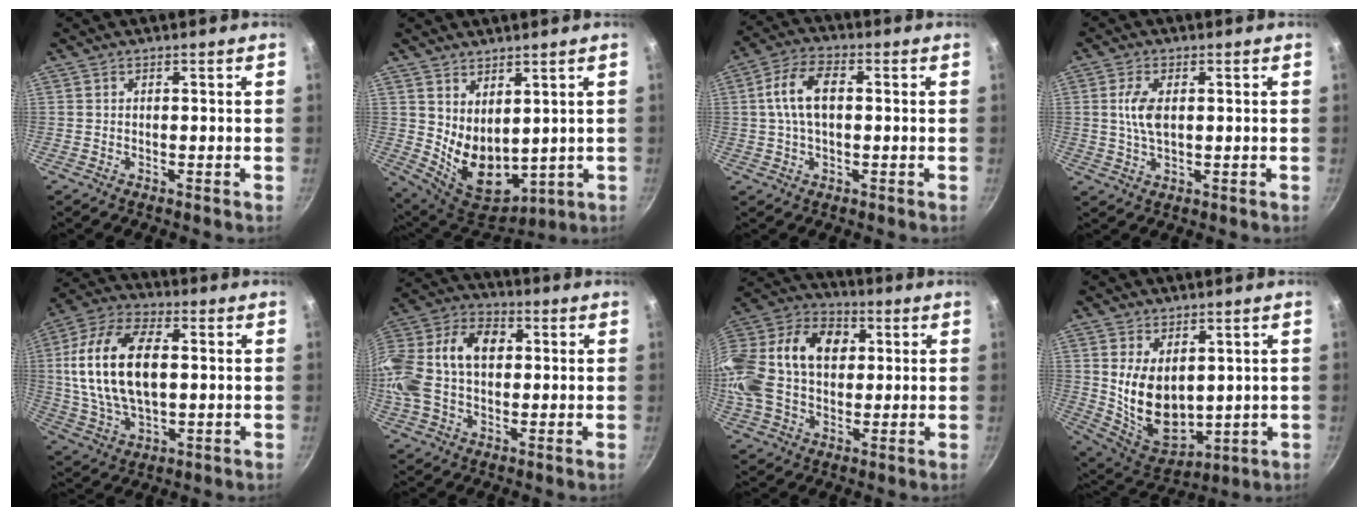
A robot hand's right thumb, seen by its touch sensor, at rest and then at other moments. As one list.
[{"total": 11.0, "force": [3.1, 6.9, 8.0], "torque": [-0.109, -0.048, 0.082]}, {"total": 8.8, "force": [0.9, 4.9, 7.2], "torque": [-0.136, 0.023, 0.011]}, {"total": 5.6, "force": [0.8, 2.7, 4.8], "torque": [-0.098, 0.001, 0.016]}, {"total": 19.0, "force": [2.0, 10.4, 15.8], "torque": [-0.303, 0.010, 0.034]}, {"total": 19.6, "force": [1.8, 13.2, 14.4], "torque": [-0.280, 0.042, 0.019]}, {"total": 23.5, "force": [3.3, 16.4, 16.5], "torque": [-0.319, 0.040, 0.046]}, {"total": 13.5, "force": [2.4, 8.6, 10.2], "torque": [-0.155, -0.040, 0.073]}]